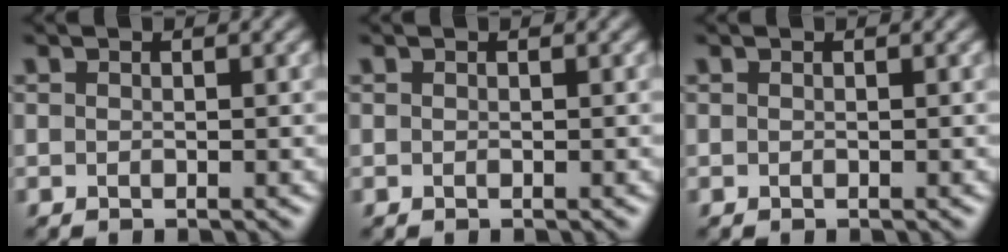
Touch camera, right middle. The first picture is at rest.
{"total": 0.0}
{"total": 0.0}